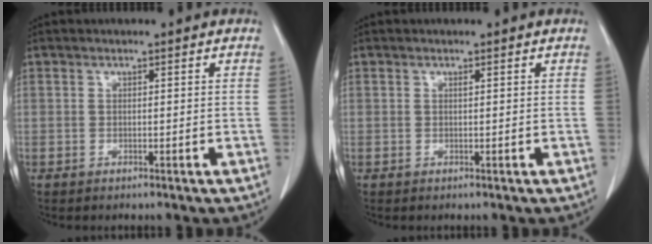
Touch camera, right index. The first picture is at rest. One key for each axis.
{"total": 0.0}